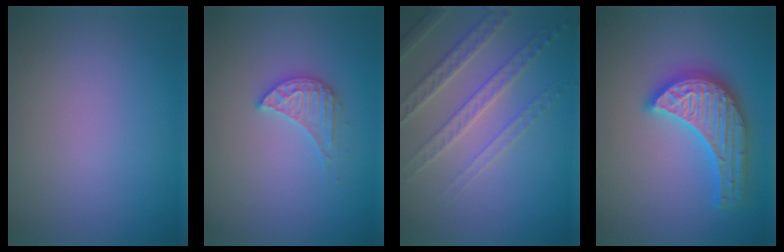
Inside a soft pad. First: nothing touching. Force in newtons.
{"total": 2.6, "press": 2.6, "slide": 0.2}
{"total": 3.9, "press": 3.8, "slide": 1.1}
{"total": 5.6, "press": 5.5, "slide": 0.5}